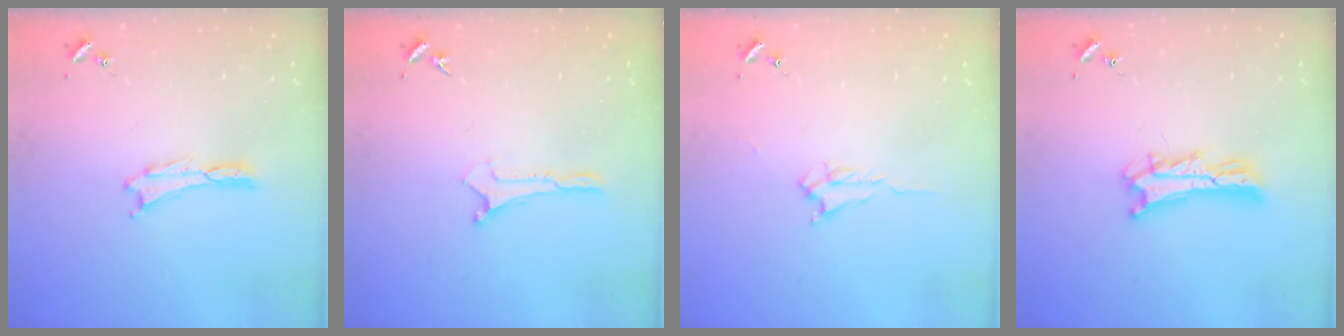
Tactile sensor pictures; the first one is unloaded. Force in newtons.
{"total": 0.0}
{"total": 1.7, "press": 1.7, "slide": 0.3}
{"total": 5.2, "press": 5.2, "slide": 0.5}